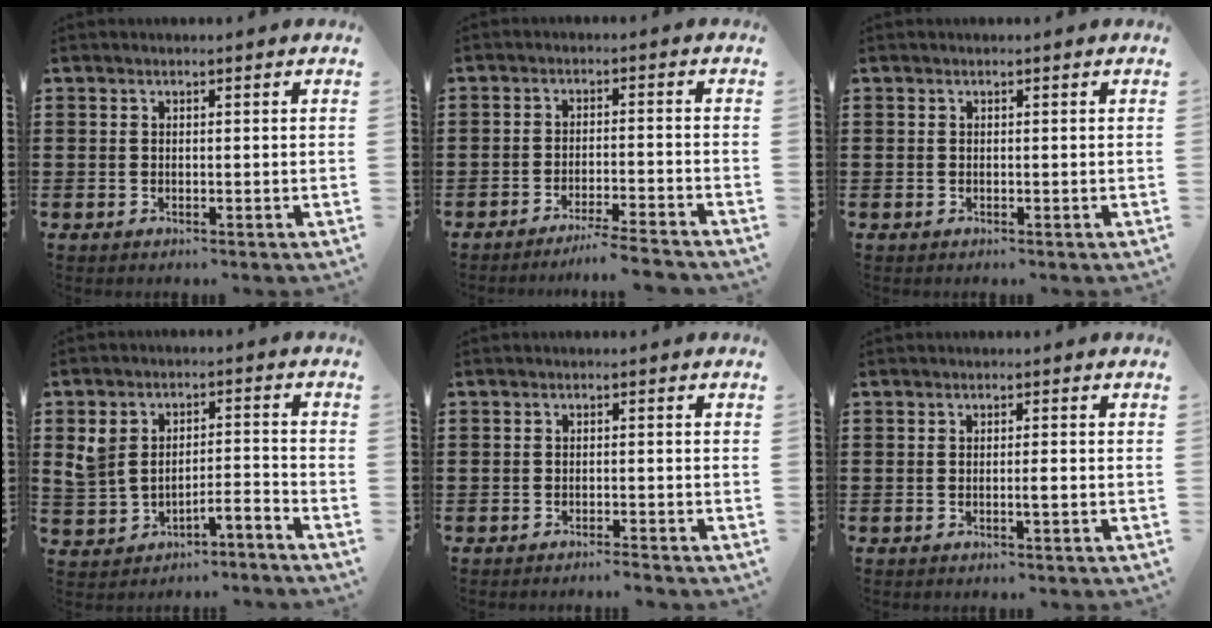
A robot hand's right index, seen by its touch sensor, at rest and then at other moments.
{"total": 3.9, "force": [-3.7, -0.6, 1.3], "torque": [-0.022, -0.007, -0.074]}
{"total": 0.0}
{"total": 3.7, "force": [-2.2, 1.9, 2.2], "torque": [-0.062, 0.005, -0.051]}
{"total": 1.2, "force": [-1.1, -0.1, 0.4], "torque": [-0.008, 0.002, -0.022]}
{"total": 1.5, "force": [-0.4, -0.1, 1.5], "torque": [-0.024, -0.004, -0.007]}